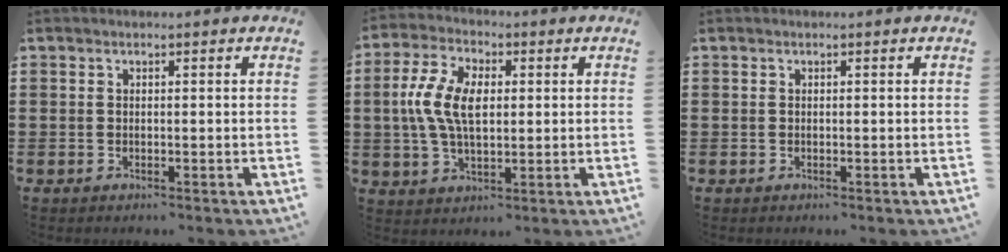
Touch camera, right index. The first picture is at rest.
{"total": 8.5, "force": [0.6, 4.7, 7.0], "torque": [-0.158, 0.010, 0.006]}
{"total": 0.0}